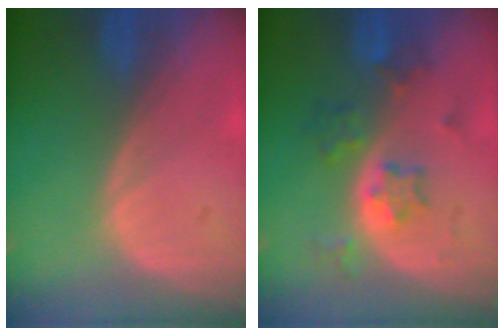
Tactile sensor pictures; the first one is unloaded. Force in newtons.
{"total": 5.7, "press": 5.3, "slide": 2.3}